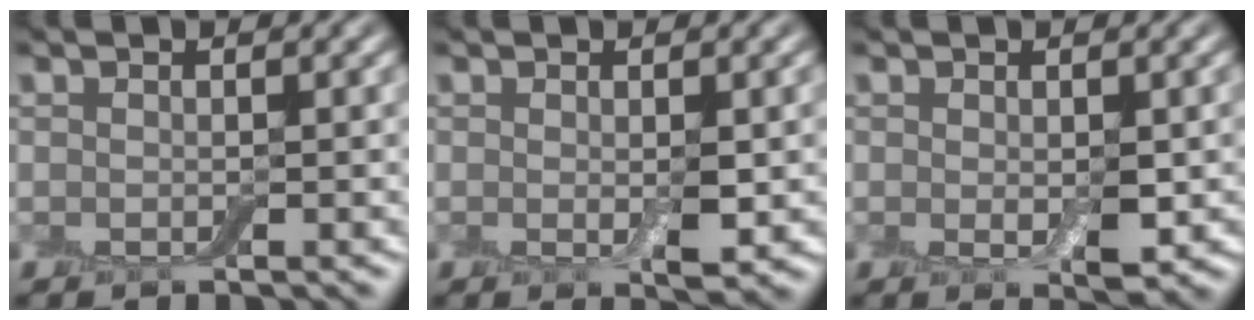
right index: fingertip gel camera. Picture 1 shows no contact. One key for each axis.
{"total": 2.4, "fx": -0.1, "fy": 0.6, "fz": 2.4, "tx": -0.039, "ty": -0.007, "tz": 0.000}
{"total": 2.9, "fx": -0.3, "fy": 1.2, "fz": 2.7, "tx": -0.045, "ty": -0.010, "tz": 0.001}